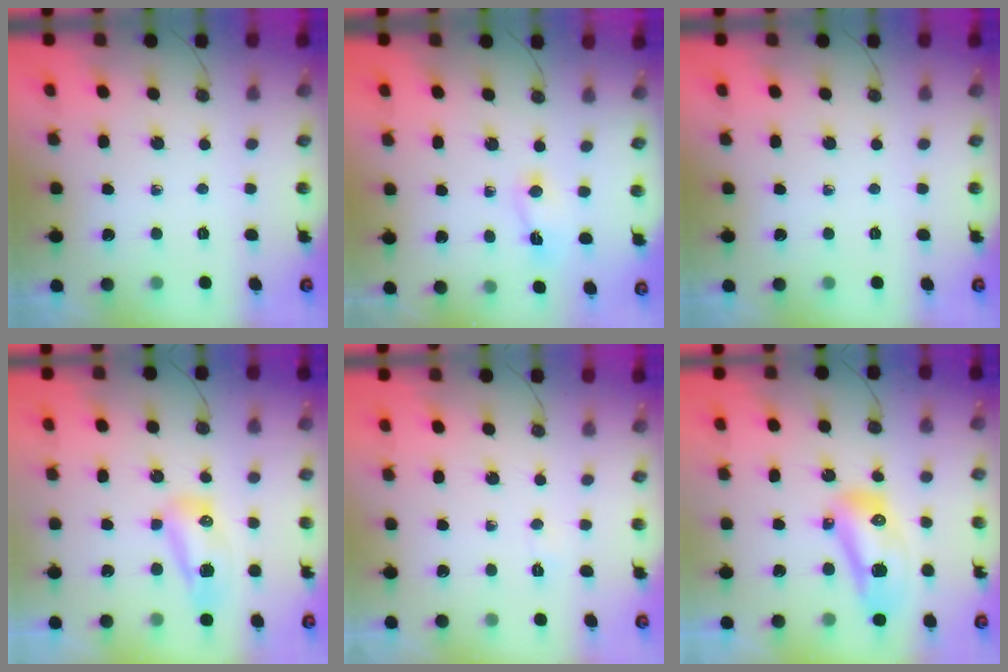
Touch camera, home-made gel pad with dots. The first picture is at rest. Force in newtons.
{"total": 1.8, "press": 1.8, "slide": 0.3}
{"total": 0.0}
{"total": 12.0, "press": 9.9, "slide": 6.8}
{"total": 2.3, "press": 2.3, "slide": 0.3}
{"total": 13.5, "press": 13.4, "slide": 1.6}